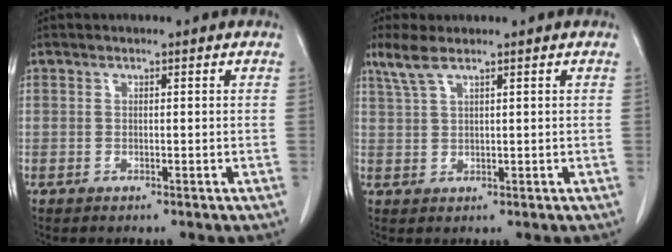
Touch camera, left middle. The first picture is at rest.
{"total": 3.4, "force": [2.5, 0.4, 2.3], "torque": [-0.062, 0.009, 0.060]}